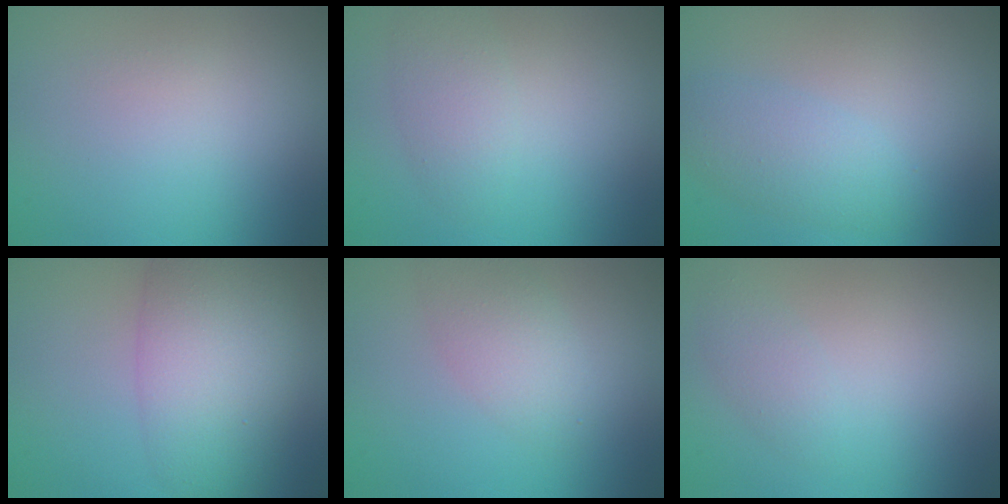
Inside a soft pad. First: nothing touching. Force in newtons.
{"total": 2.4, "press": 2.4, "slide": 0.1}
{"total": 2.8, "press": 2.8, "slide": 0.1}
{"total": 7.8, "press": 7.8, "slide": 0.2}
{"total": 2.8, "press": 2.8, "slide": 0.1}
{"total": 1.4, "press": 1.4, "slide": 0.1}